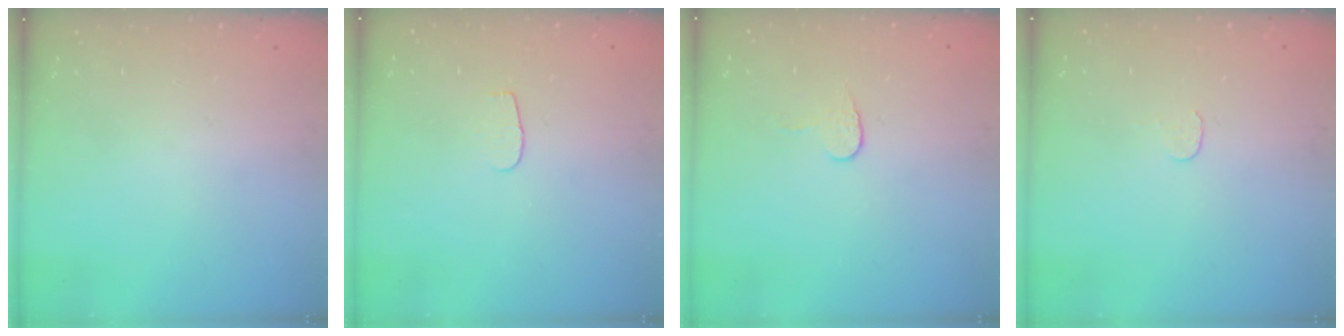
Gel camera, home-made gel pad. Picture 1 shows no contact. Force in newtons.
{"total": 3.2, "press": 3.2, "slide": 0.3}
{"total": 5.3, "press": 5.3, "slide": 0.5}
{"total": 3.7, "press": 3.7, "slide": 0.4}